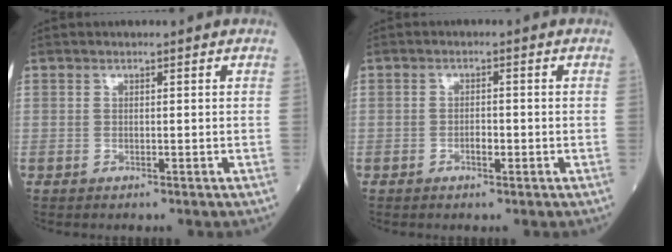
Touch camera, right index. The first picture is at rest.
{"total": 1.8, "force": [-0.8, 0.6, 1.5], "torque": [-0.025, 0.002, -0.014]}